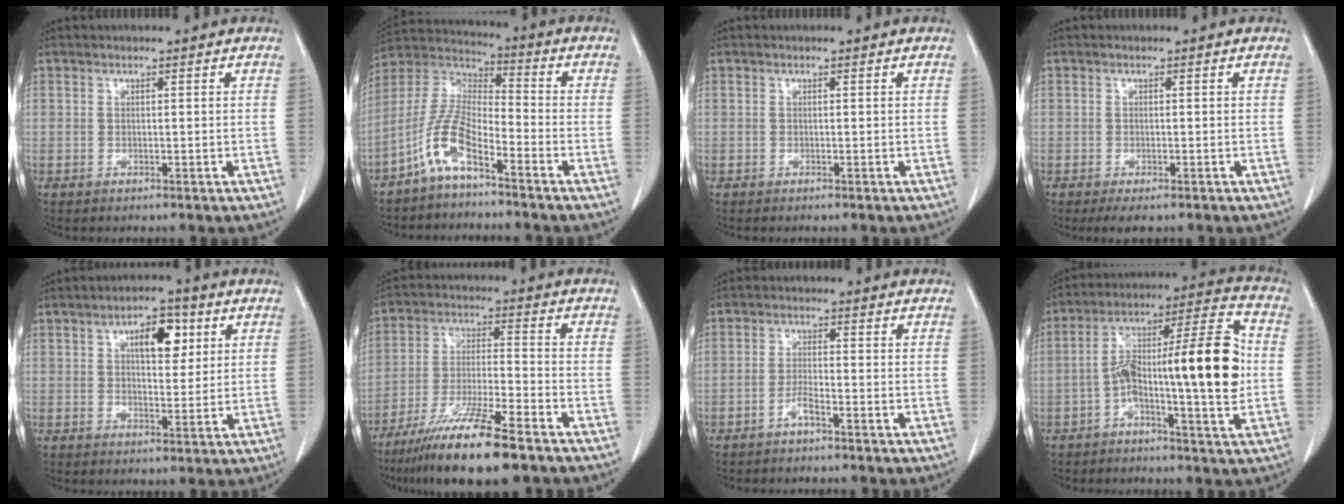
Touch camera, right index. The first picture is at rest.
{"total": 8.8, "force": [-5.4, 2.3, 6.5], "torque": [-0.154, 0.011, -0.115]}
{"total": 0.0}
{"total": 2.4, "force": [-1.7, 1.0, 1.4], "torque": [-0.020, -0.003, -0.020]}
{"total": 7.0, "force": [2.7, 3.2, 5.6], "torque": [-0.085, 0.010, 0.041]}
{"total": 14.2, "force": [-9.9, 0.9, 10.1], "torque": [-0.195, -0.040, -0.176]}
{"total": 2.2, "force": [-1.5, 0.1, 1.6], "torque": [-0.033, 0.004, -0.029]}
{"total": 17.4, "force": [-1.7, 2.6, 17.1], "torque": [-0.276, 0.034, -0.029]}